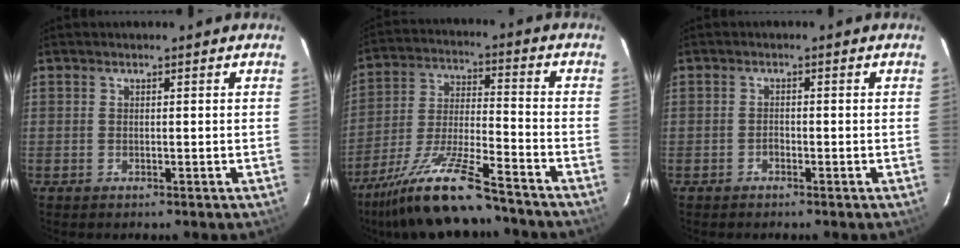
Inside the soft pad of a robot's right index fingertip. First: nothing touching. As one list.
[{"total": 15.9, "force": [-12.9, 1.7, 9.1], "torque": [-0.185, -0.022, -0.230]}, {"total": 0.9, "force": [-0.7, 0.5, 0.2], "torque": [-0.003, 0.001, -0.014]}]